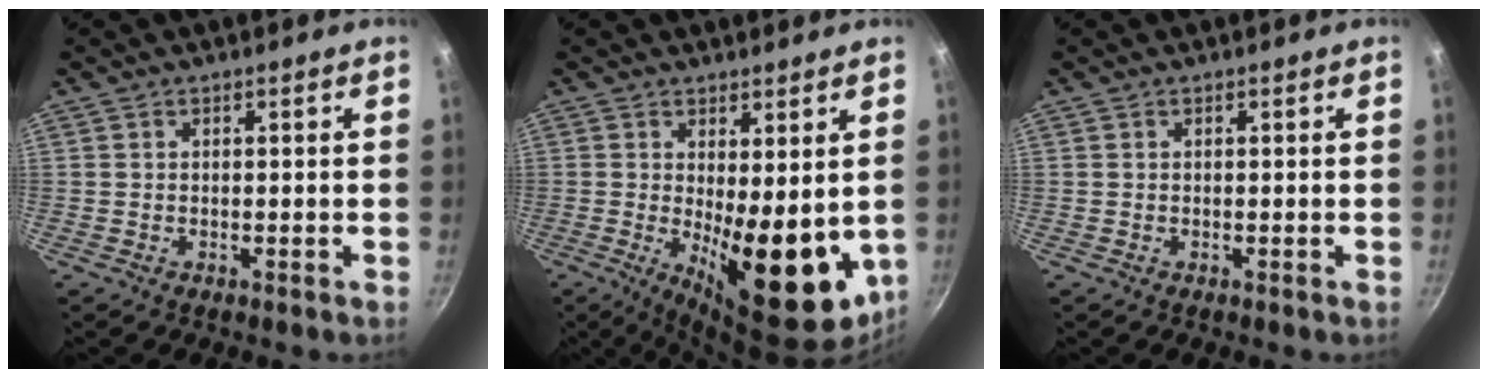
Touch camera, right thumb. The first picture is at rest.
{"total": 15.3, "force": [-0.6, 6.0, 14.0], "torque": [-0.161, -0.026, 0.008]}
{"total": 0.0}